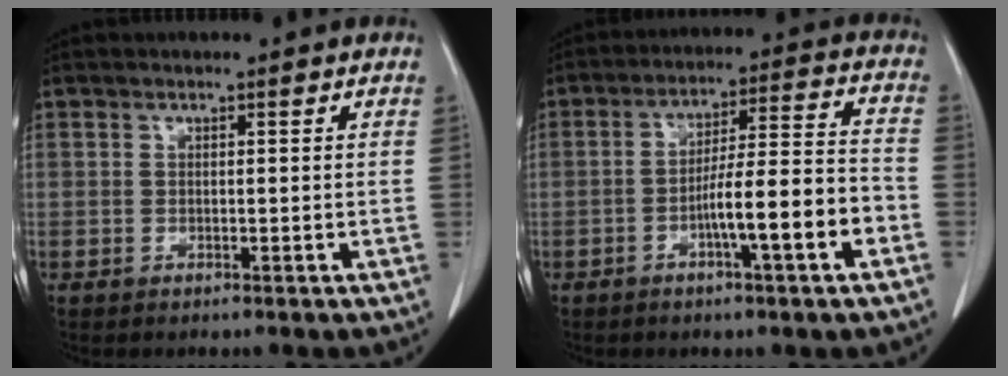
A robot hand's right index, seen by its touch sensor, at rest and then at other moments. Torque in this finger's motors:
{"motor_torque": [1.28, -0.85, 0.48, 0.17]}